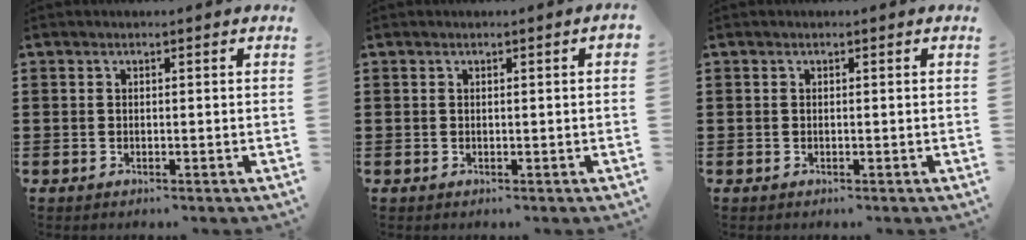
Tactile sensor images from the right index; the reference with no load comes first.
{"total": 0.6, "force": [0.0, -0.1, 0.6], "torque": [-0.009, -0.003, 0.000]}
{"total": 0.0}